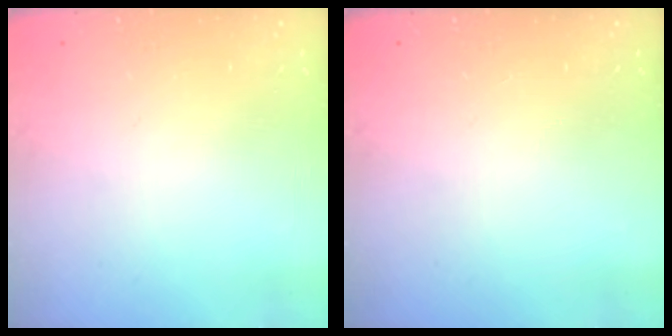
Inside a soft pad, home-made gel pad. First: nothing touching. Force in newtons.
{"total": 0.0}